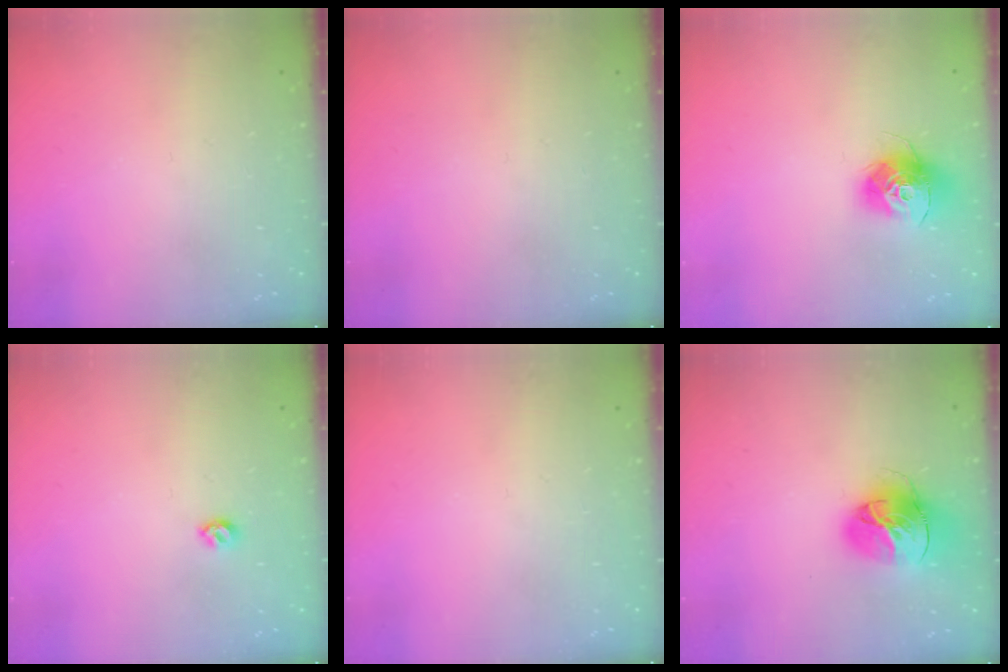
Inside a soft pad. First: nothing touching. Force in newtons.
{"total": 0.0}
{"total": 13.0, "press": 13.0, "slide": 1.0}
{"total": 5.3, "press": 5.3, "slide": 0.7}
{"total": 0.0}
{"total": 17.5, "press": 17.4, "slide": 1.7}